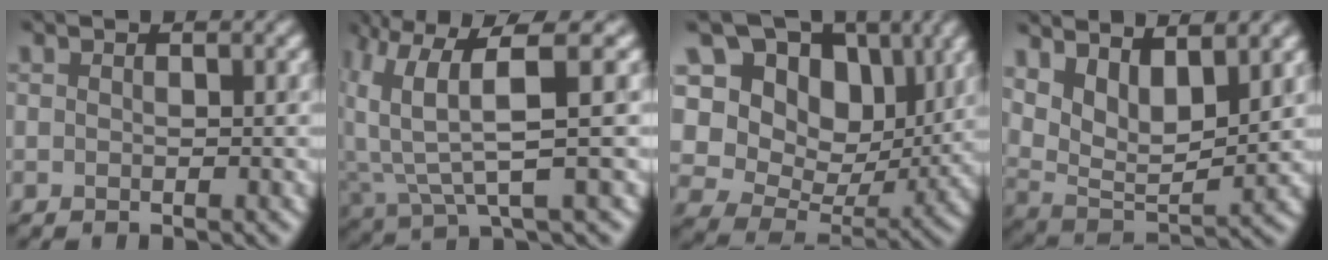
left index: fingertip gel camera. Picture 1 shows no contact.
{"total": 6.6, "force": [2.3, 1.3, 6.0], "torque": [-0.125, 0.003, 0.045]}
{"total": 13.3, "force": [5.4, 9.1, 8.0], "torque": [-0.149, 0.017, 0.081]}
{"total": 7.2, "force": [3.6, 3.1, 5.4], "torque": [-0.103, -0.010, 0.070]}